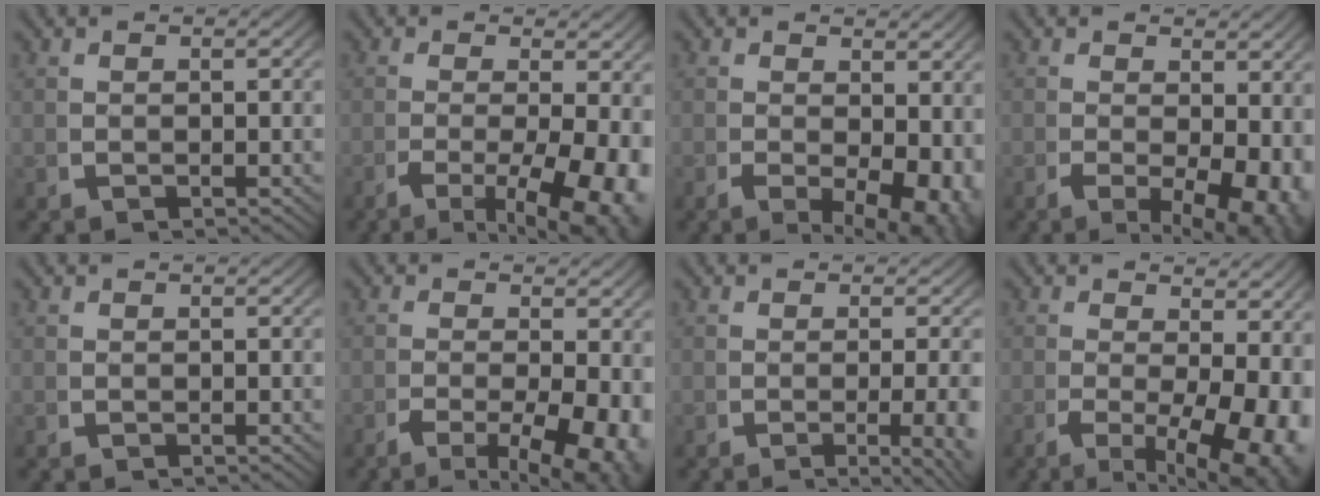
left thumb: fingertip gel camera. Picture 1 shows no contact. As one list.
[{"total": 9.7, "force": [-3.2, 4.5, 8.0], "torque": [-0.130, -0.046, -0.027]}, {"total": 7.2, "force": [-1.7, 4.0, 5.7], "torque": [-0.086, -0.036, -0.009]}, {"total": 8.0, "force": [-2.2, 4.1, 6.5], "torque": [-0.095, -0.038, -0.017]}, {"total": 0.0}, {"total": 8.7, "force": [-3.4, 4.0, 7.0], "torque": [-0.112, -0.043, -0.034]}, {"total": 4.7, "force": [-1.6, 1.2, 4.3], "torque": [-0.068, -0.015, -0.019]}, {"total": 10.7, "force": [-2.3, 5.6, 8.8], "torque": [-0.133, -0.048, -0.013]}]